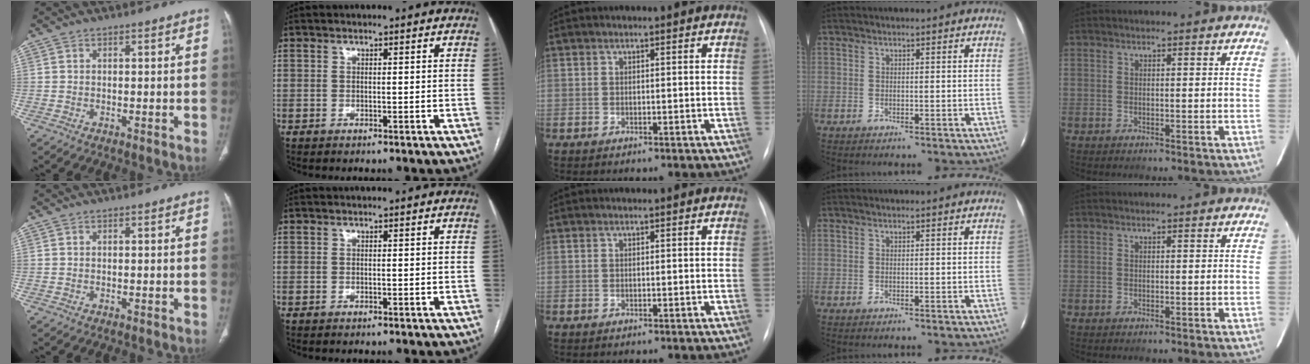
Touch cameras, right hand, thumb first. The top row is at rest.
{}